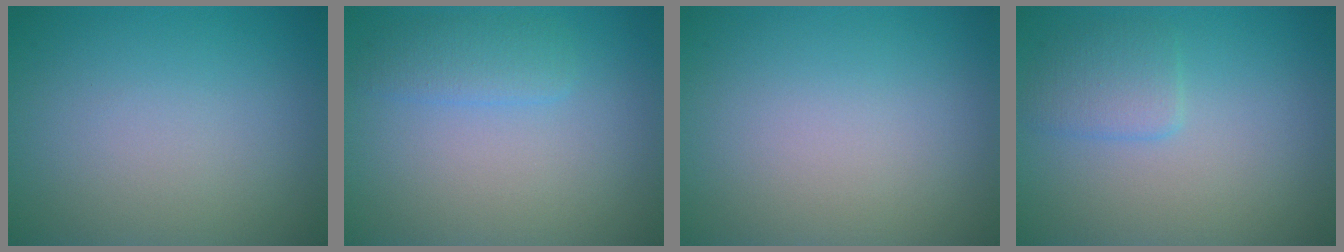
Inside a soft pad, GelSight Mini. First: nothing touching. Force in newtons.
{"total": 1.9, "press": 1.9, "slide": 0.2}
{"total": 0.0}
{"total": 2.0, "press": 2.0, "slide": 0.1}